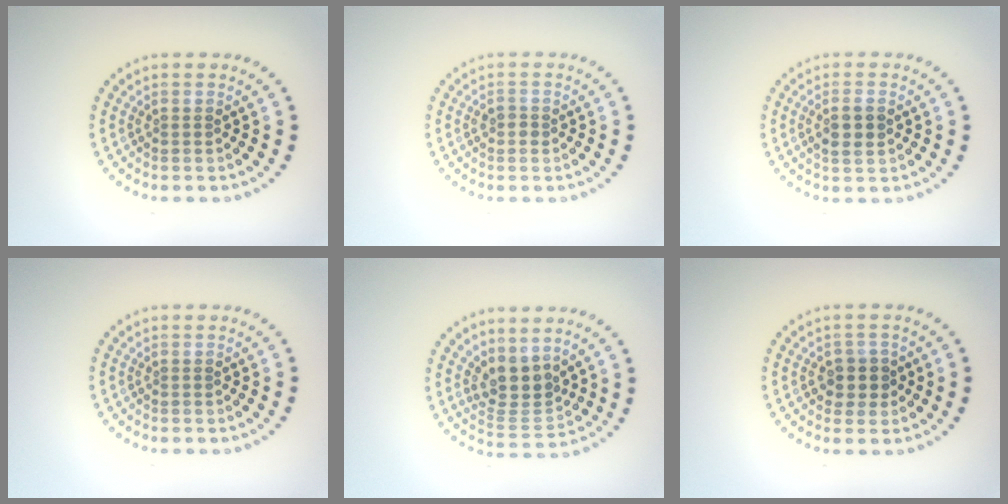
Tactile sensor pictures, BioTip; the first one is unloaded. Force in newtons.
{"total": 0.9, "press": 0.9, "slide": 0.2}
{"total": 2.2, "press": 2.2, "slide": 0.4}
{"total": 0.0}
{"total": 3.6, "press": 2.9, "slide": 2.1}
{"total": 2.4, "press": 2.2, "slide": 0.9}